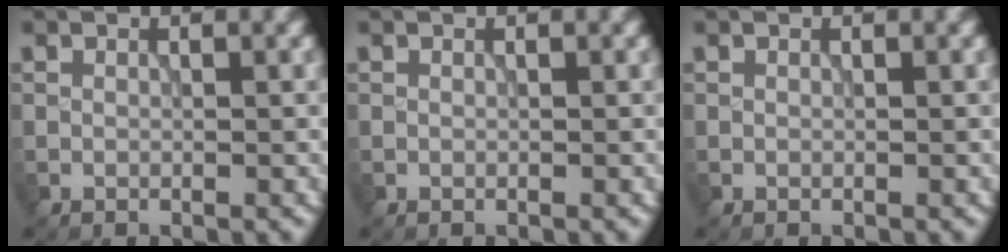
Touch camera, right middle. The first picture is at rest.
{"total": 0.0}
{"total": 0.0}